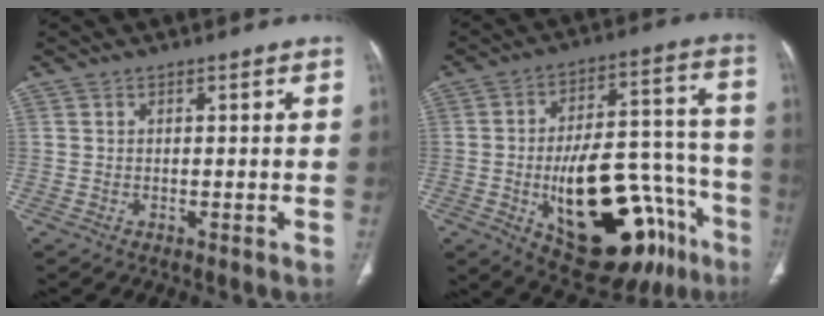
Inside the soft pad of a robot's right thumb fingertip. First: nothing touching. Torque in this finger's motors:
{"motor_torque": [3.59, 1.42, 2.24, -0.53, 0.61]}